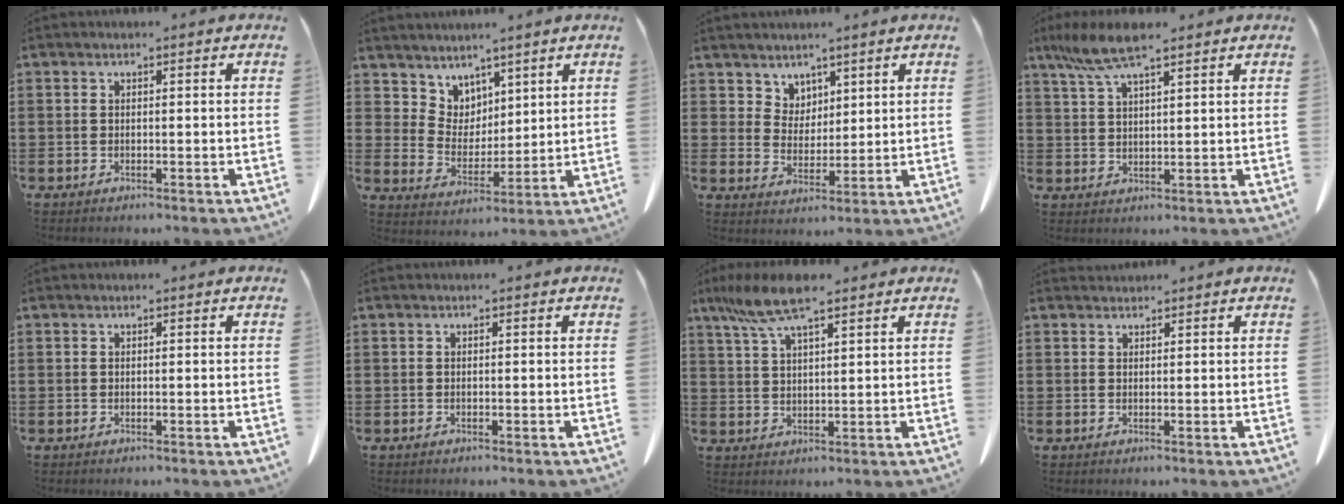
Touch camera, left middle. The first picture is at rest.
{"total": 5.2, "force": [4.4, 2.8, -0.5], "torque": [-0.019, -0.020, 0.083]}
{"total": 4.4, "force": [3.6, 2.6, 0.1], "torque": [-0.019, -0.003, 0.068]}
{"total": 6.9, "force": [4.8, 1.3, 4.8], "torque": [-0.112, -0.004, 0.086]}
{"total": 0.0}
{"total": 0.0}
{"total": 7.8, "force": [5.4, 1.6, 5.4], "torque": [-0.124, -0.006, 0.095]}
{"total": 1.0, "force": [1.0, 0.1, -0.2], "torque": [0.003, 0.002, 0.020]}